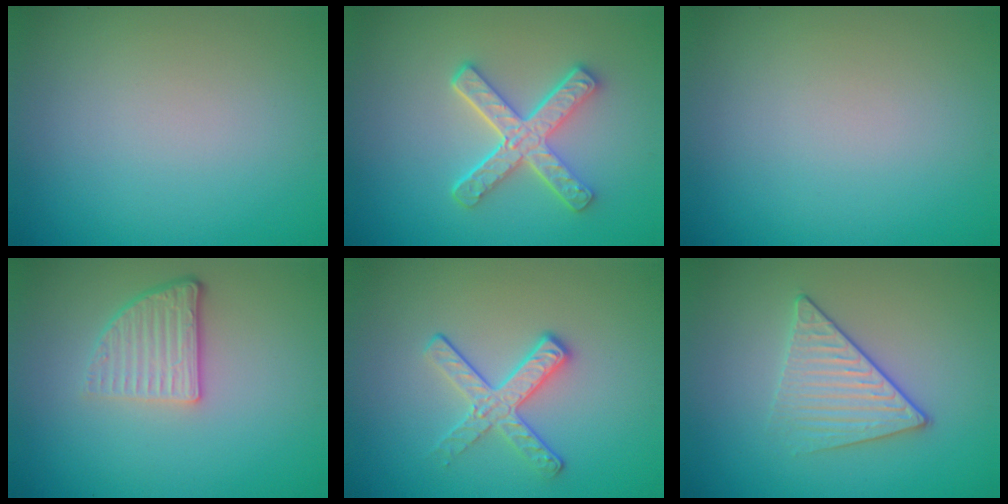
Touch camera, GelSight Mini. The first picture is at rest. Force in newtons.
{"total": 4.7, "press": 3.7, "slide": 2.8}
{"total": 0.0}
{"total": 3.3, "press": 2.5, "slide": 2.2}
{"total": 2.9, "press": 2.6, "slide": 1.4}
{"total": 3.4, "press": 3.0, "slide": 1.4}